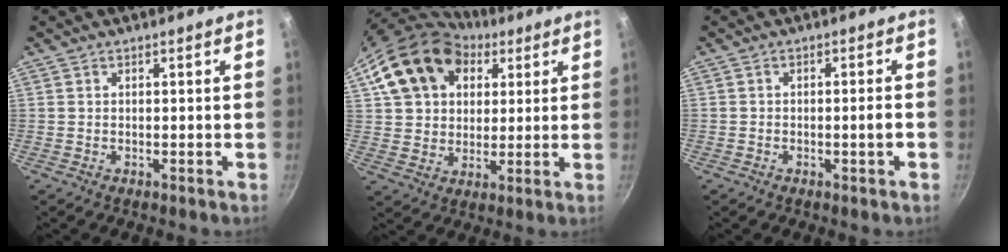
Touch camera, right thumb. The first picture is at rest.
{"total": 18.5, "force": [7.8, 13.7, 9.6], "torque": [-0.156, 0.008, 0.133]}
{"total": 2.3, "force": [-0.8, 0.3, 2.1], "torque": [-0.030, 0.011, -0.011]}